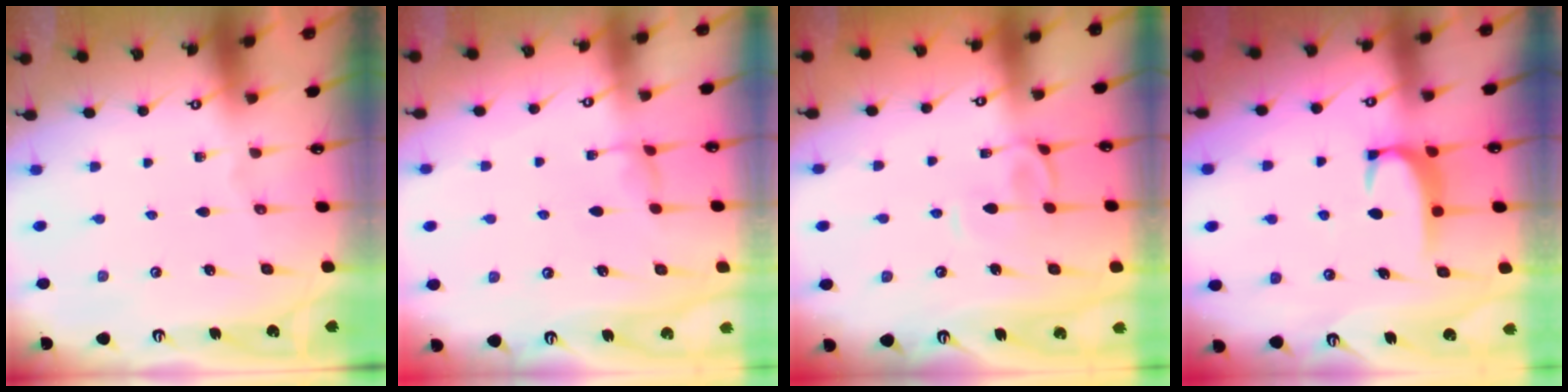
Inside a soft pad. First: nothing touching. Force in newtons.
{"total": 2.1, "press": 2.1, "slide": 0.3}
{"total": 2.5, "press": 2.4, "slide": 0.8}
{"total": 1.8, "press": 1.7, "slide": 0.5}